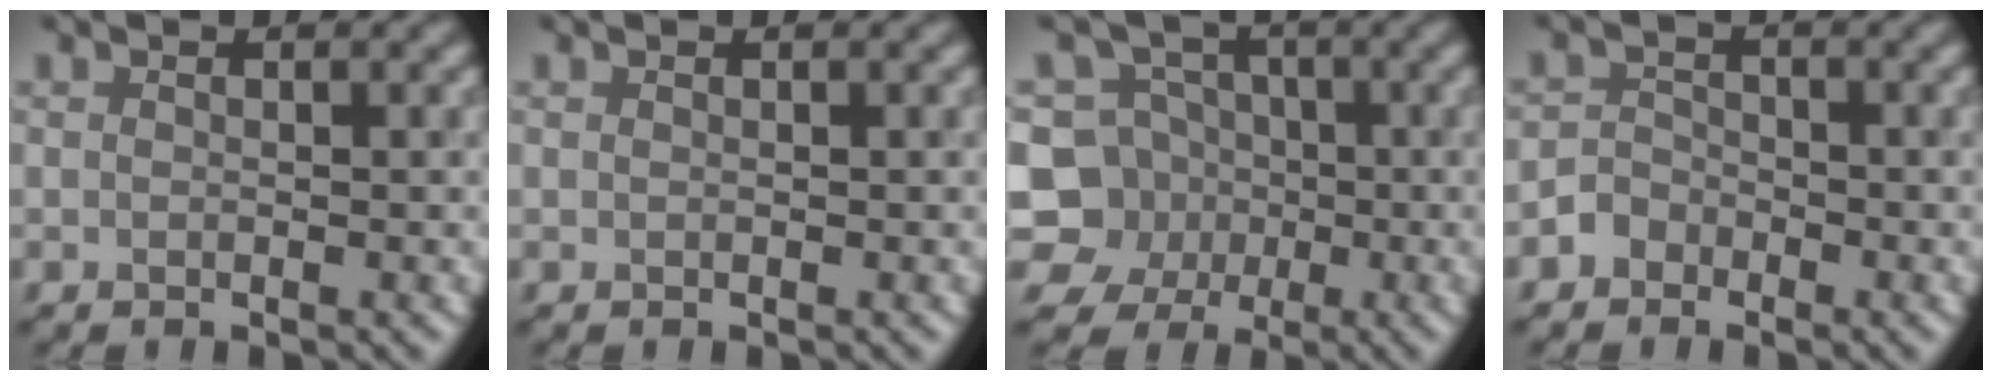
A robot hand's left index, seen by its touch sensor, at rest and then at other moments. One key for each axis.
{"total": 0.0}
{"total": 7.8, "fx": -2.1, "fy": 7.3, "fz": 1.8, "tx": -0.033, "ty": 0.014, "tz": -0.068}
{"total": 1.7, "fx": -1.4, "fy": 1.0, "fz": -0.1, "tx": 0.007, "ty": 0.010, "tz": -0.030}